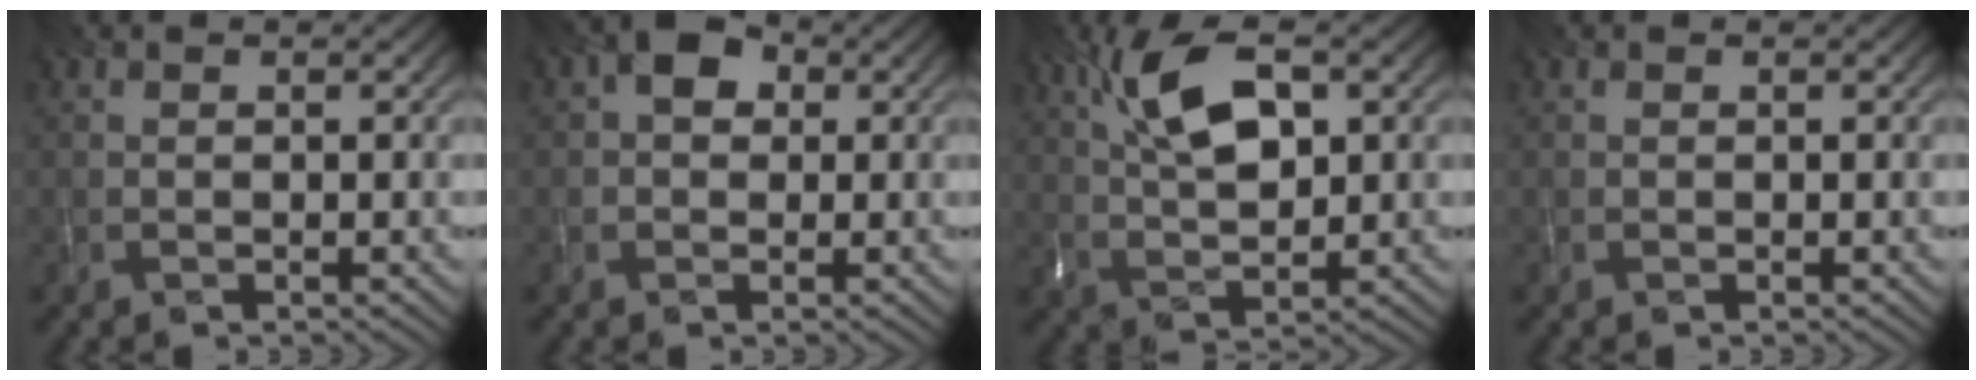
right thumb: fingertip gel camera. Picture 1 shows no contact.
{"total": 3.4, "force": [0.7, 2.6, 2.1], "torque": [-0.035, 0.008, 0.003]}
{"total": 8.6, "force": [3.0, 3.4, 7.3], "torque": [-0.153, 0.013, 0.059]}
{"total": 0.0}